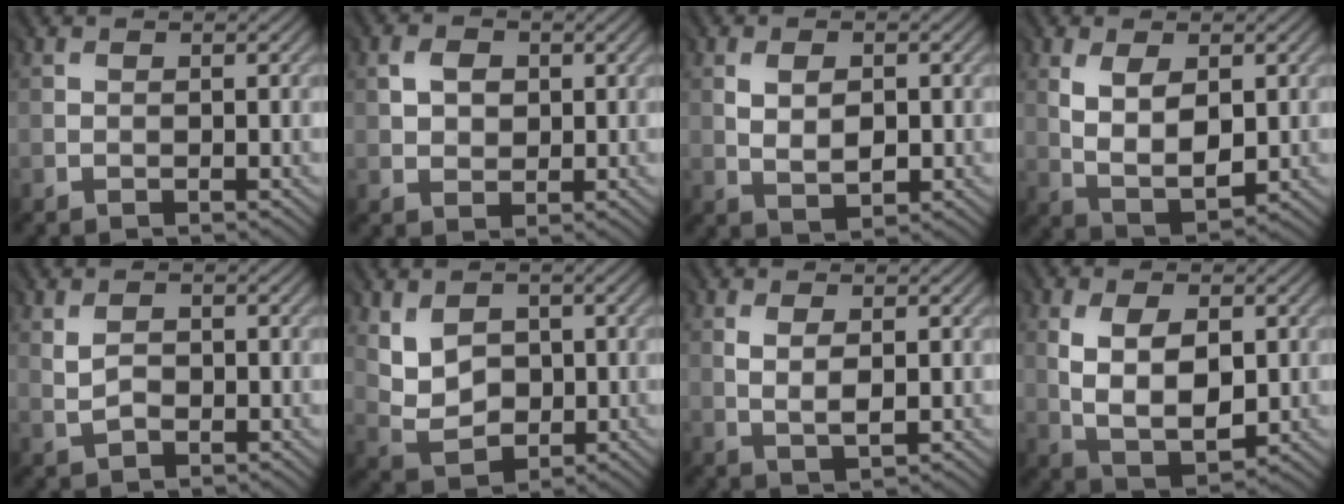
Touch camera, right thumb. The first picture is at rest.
{"total": 3.0, "force": [1.1, 2.4, 1.4], "torque": [-0.028, 0.001, 0.018]}
{"total": 3.2, "force": [0.5, 1.9, 2.5], "torque": [-0.046, -0.003, 0.014]}
{"total": 6.3, "force": [1.7, 3.4, 5.1], "torque": [-0.106, -0.006, 0.036]}
{"total": 0.8, "force": [0.1, 0.7, 0.4], "torque": [-0.011, -0.002, 0.004]}
{"total": 5.3, "force": [1.7, 4.0, 3.0], "torque": [-0.072, -0.011, 0.040]}
{"total": 2.2, "force": [0.7, 0.7, 2.0], "torque": [-0.044, -0.004, 0.019]}
{"total": 7.7, "force": [1.2, 4.4, 6.1], "torque": [-0.132, -0.005, 0.028]}